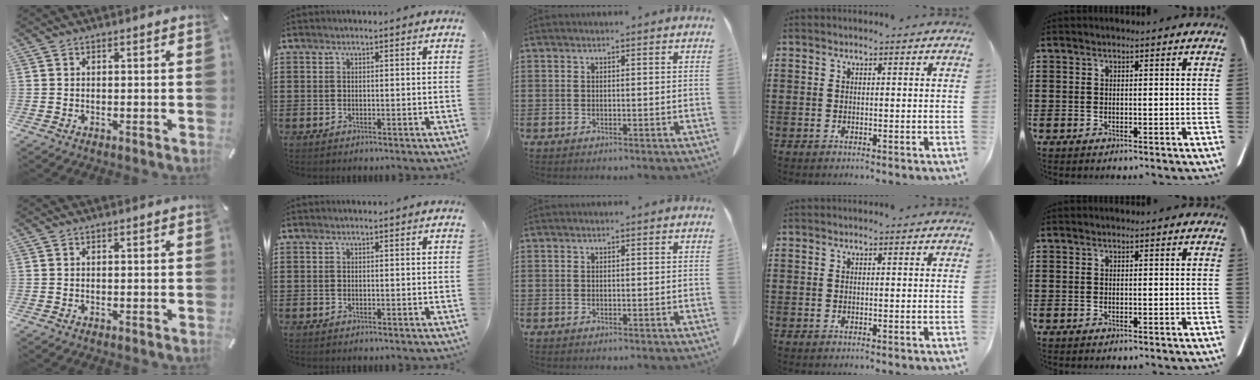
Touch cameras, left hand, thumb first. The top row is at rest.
{}